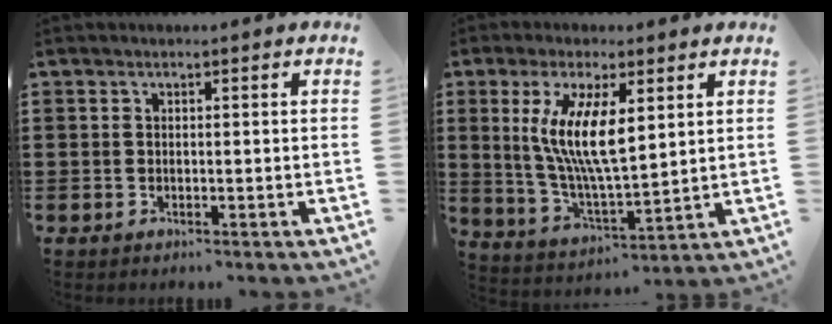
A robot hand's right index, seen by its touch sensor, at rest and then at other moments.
{"total": 9.8, "force": [2.8, 2.9, 8.9], "torque": [-0.185, 0.000, 0.048]}